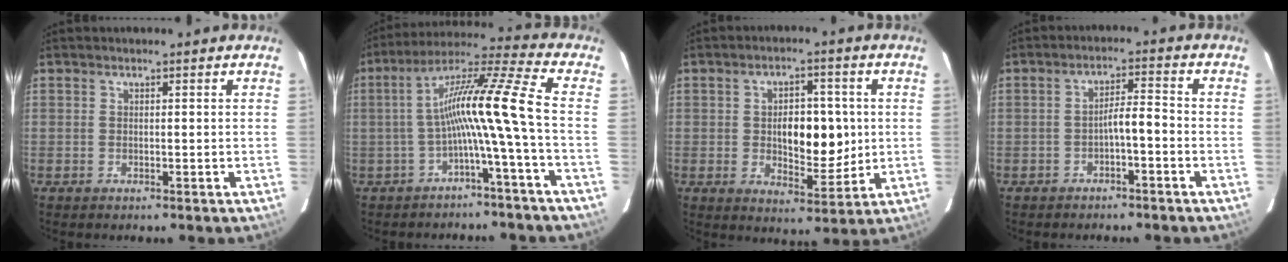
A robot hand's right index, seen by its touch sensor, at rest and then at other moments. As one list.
[{"total": 11.3, "force": [-2.1, -2.2, 10.9], "torque": [-0.187, 0.037, -0.039]}, {"total": 9.4, "force": [0.4, 4.6, 8.2], "torque": [-0.123, 0.006, 0.017]}, {"total": 3.7, "force": [-1.6, 0.6, 3.3], "torque": [-0.051, 0.015, -0.024]}]